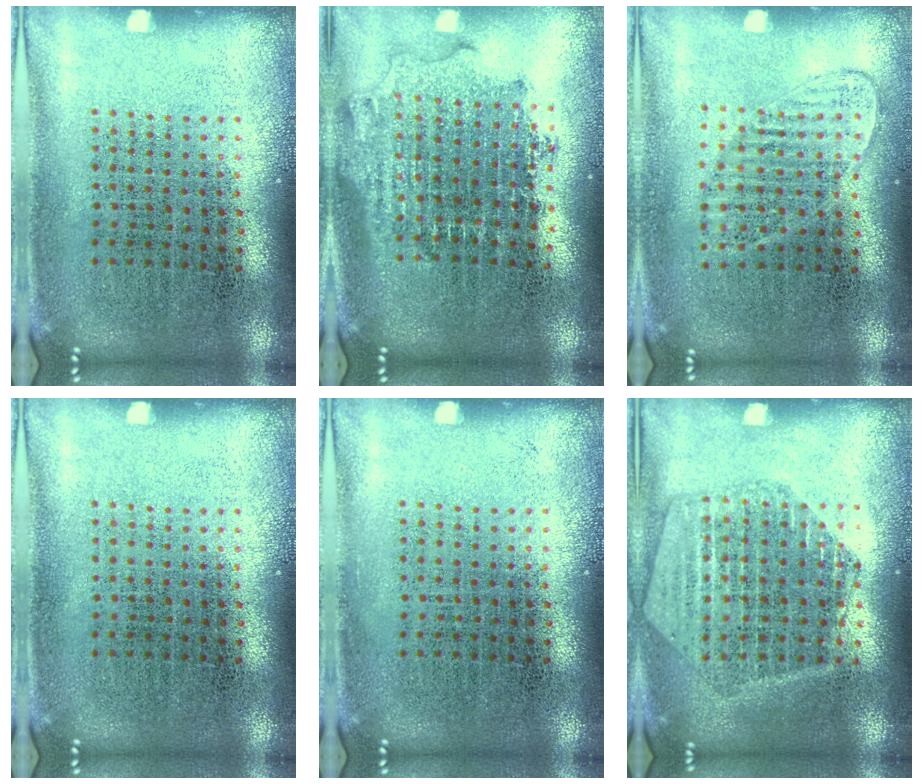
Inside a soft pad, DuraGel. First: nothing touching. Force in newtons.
{"total": 1.8, "press": 1.4, "slide": 1.1}
{"total": 1.1, "press": 1.0, "slide": 0.5}
{"total": 0.0}
{"total": 0.0}
{"total": 1.7, "press": 1.6, "slide": 0.5}